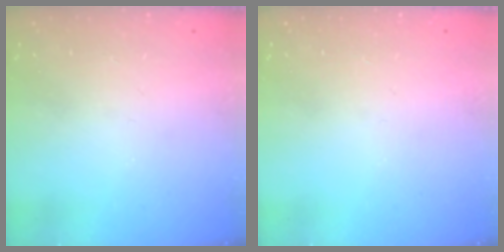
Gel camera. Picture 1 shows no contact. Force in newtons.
{"total": 0.0}